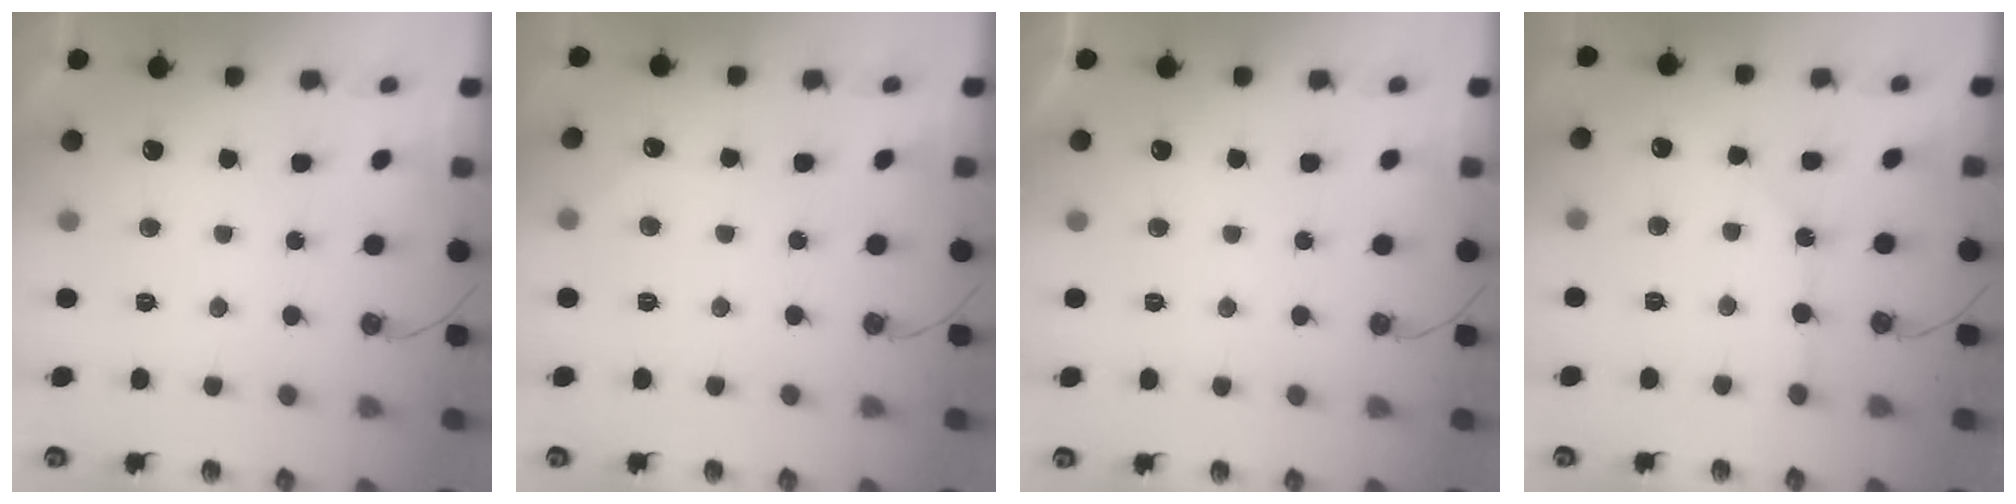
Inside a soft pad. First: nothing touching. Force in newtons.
{"total": 2.7, "press": 2.6, "slide": 0.4}
{"total": 0.0}
{"total": 3.0, "press": 3.0, "slide": 0.3}